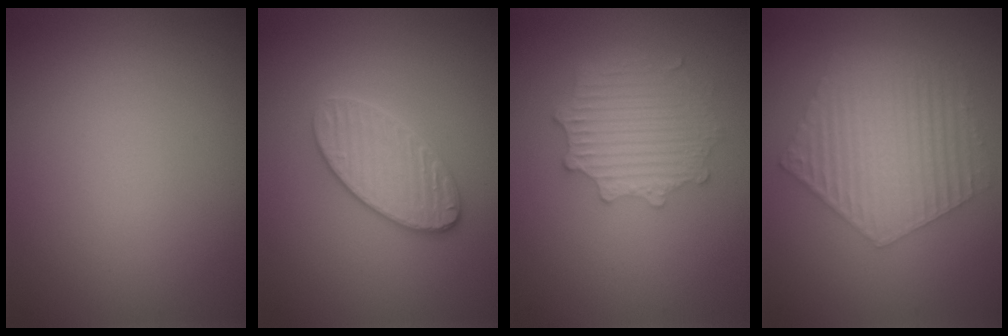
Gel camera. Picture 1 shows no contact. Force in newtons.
{"total": 3.7, "press": 3.5, "slide": 1.2}
{"total": 4.3, "press": 3.5, "slide": 2.5}
{"total": 6.0, "press": 4.3, "slide": 4.1}